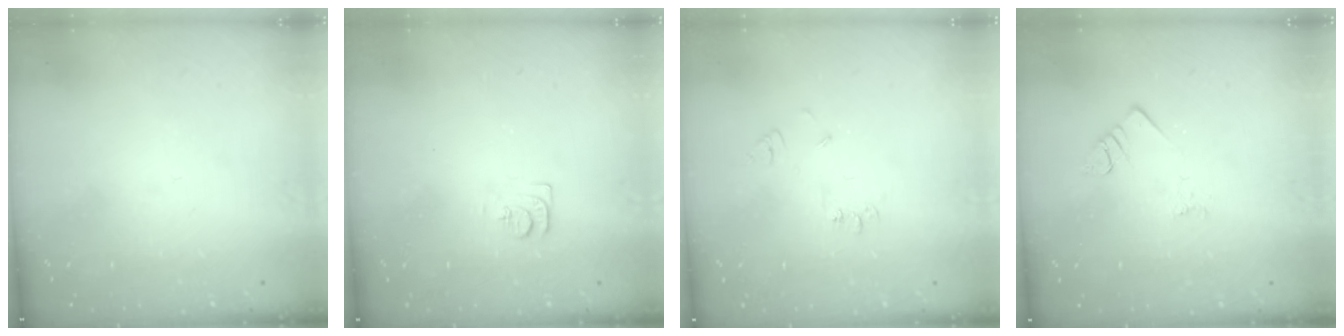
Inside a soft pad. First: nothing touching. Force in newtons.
{"total": 6.7, "press": 6.7, "slide": 0.6}
{"total": 4.9, "press": 4.8, "slide": 0.7}
{"total": 2.3, "press": 2.3, "slide": 0.4}